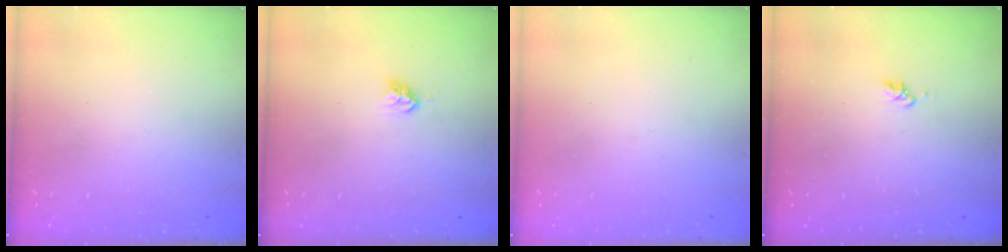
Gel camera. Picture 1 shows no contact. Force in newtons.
{"total": 4.0, "press": 3.9, "slide": 0.4}
{"total": 0.7, "press": 0.7, "slide": 0.1}
{"total": 1.6, "press": 1.6, "slide": 0.3}